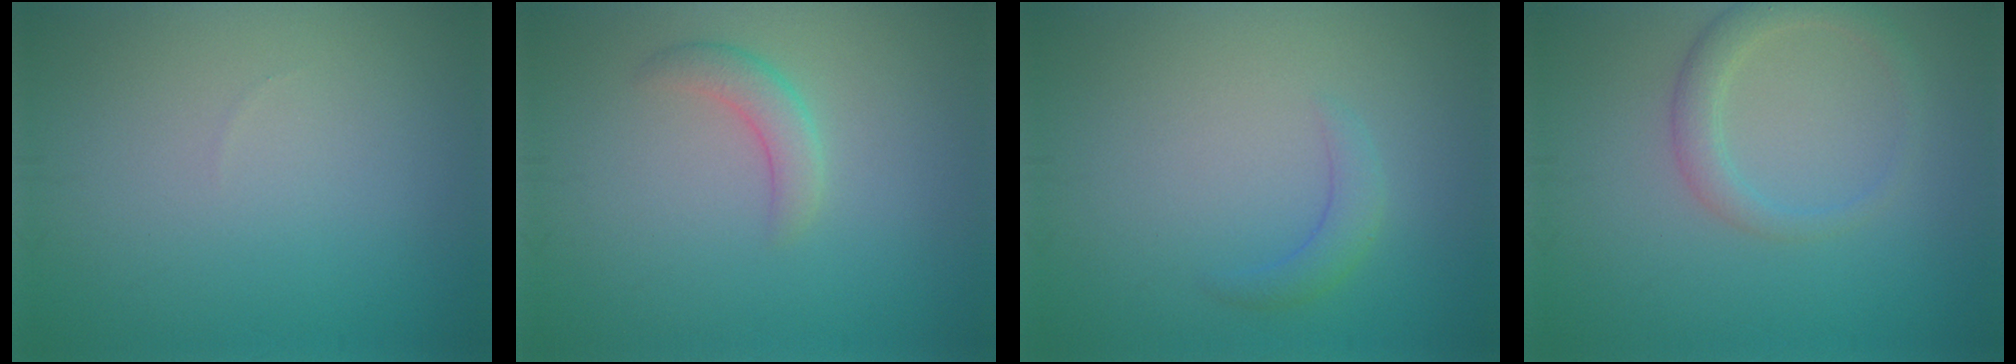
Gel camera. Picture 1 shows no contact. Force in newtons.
{"total": 2.1, "press": 2.1, "slide": 0.2}
{"total": 1.6, "press": 1.6, "slide": 0.2}
{"total": 2.5, "press": 2.5, "slide": 0.2}